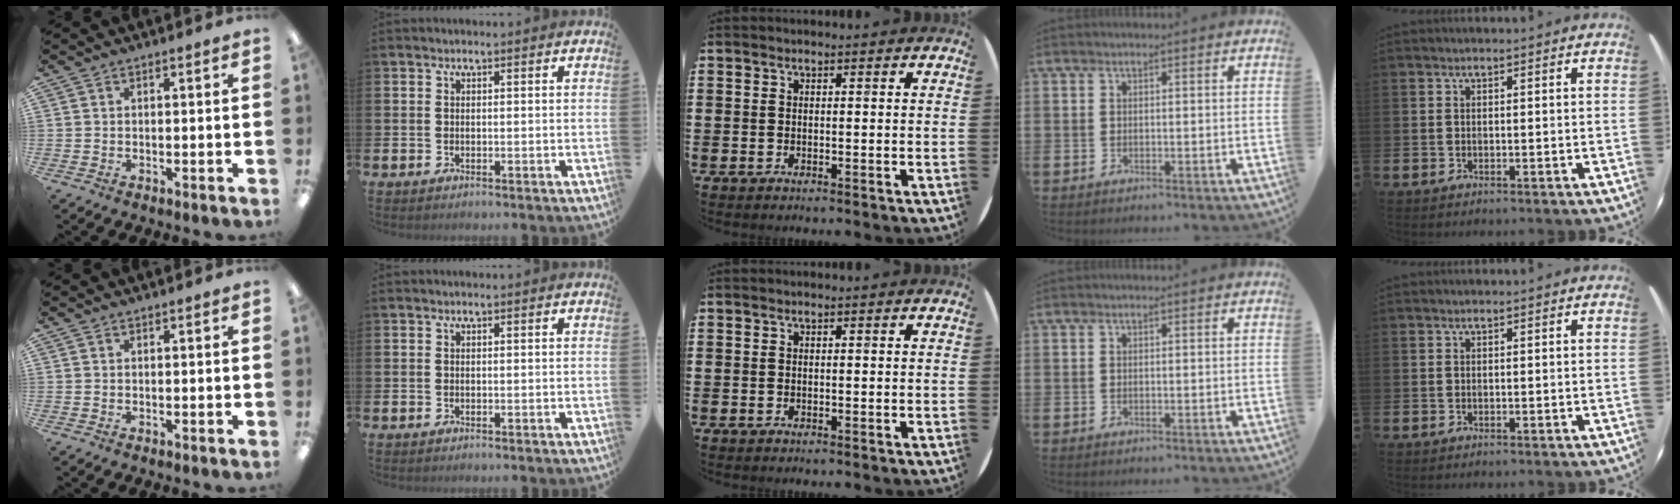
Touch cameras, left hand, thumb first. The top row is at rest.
{}